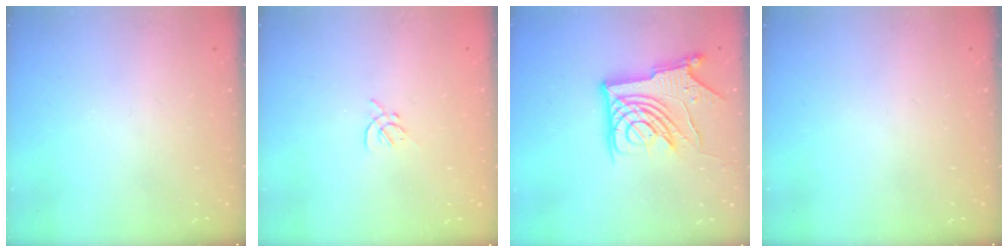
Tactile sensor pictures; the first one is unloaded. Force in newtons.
{"total": 1.6, "press": 1.5, "slide": 0.5}
{"total": 14.9, "press": 14.8, "slide": 1.8}
{"total": 0.0}